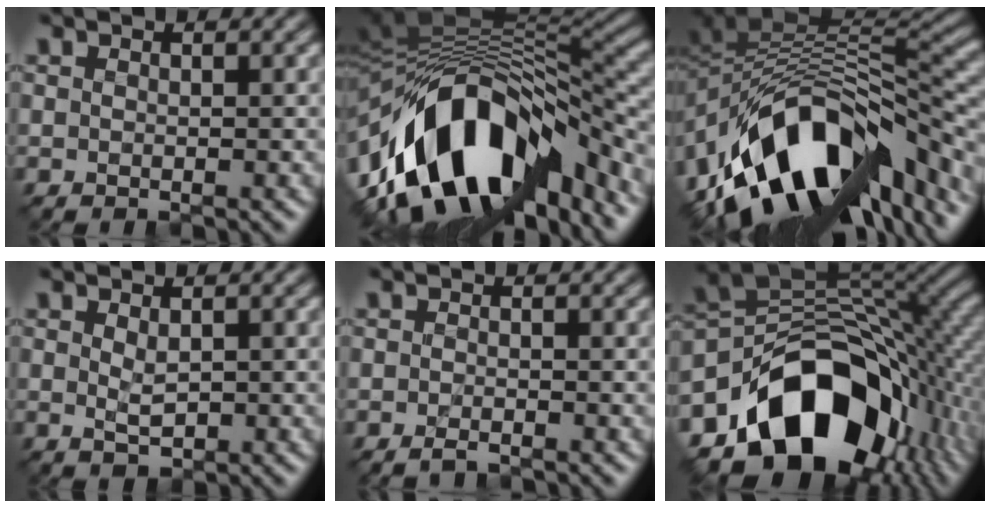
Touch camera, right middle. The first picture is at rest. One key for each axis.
{"total": 14.8, "fx": -6.8, "fy": 7.8, "fz": 10.6, "tx": -0.182, "ty": 0.013, "tz": -0.114}
{"total": 14.3, "fx": -6.8, "fy": 8.2, "fz": 9.6, "tx": -0.173, "ty": 0.009, "tz": -0.110}
{"total": 1.1, "fx": 0.3, "fy": 0.6, "fz": 0.9, "tx": -0.022, "ty": -0.002, "tz": 0.010}
{"total": 1.2, "fx": -1.0, "fy": 0.2, "fz": 0.7, "tx": -0.016, "ty": -0.002, "tz": -0.019}
{"total": 15.2, "fx": -7.5, "fy": 10.1, "fz": 8.5, "tx": -0.133, "ty": 0.000, "tz": -0.127}